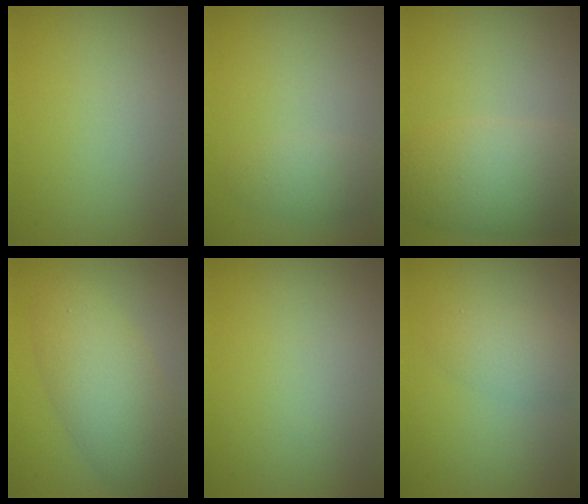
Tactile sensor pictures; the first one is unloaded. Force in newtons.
{"total": 2.0, "press": 2.0, "slide": 0.0}
{"total": 5.6, "press": 5.6, "slide": 0.4}
{"total": 6.0, "press": 6.0, "slide": 0.3}
{"total": 0.0}
{"total": 1.9, "press": 1.9, "slide": 0.1}